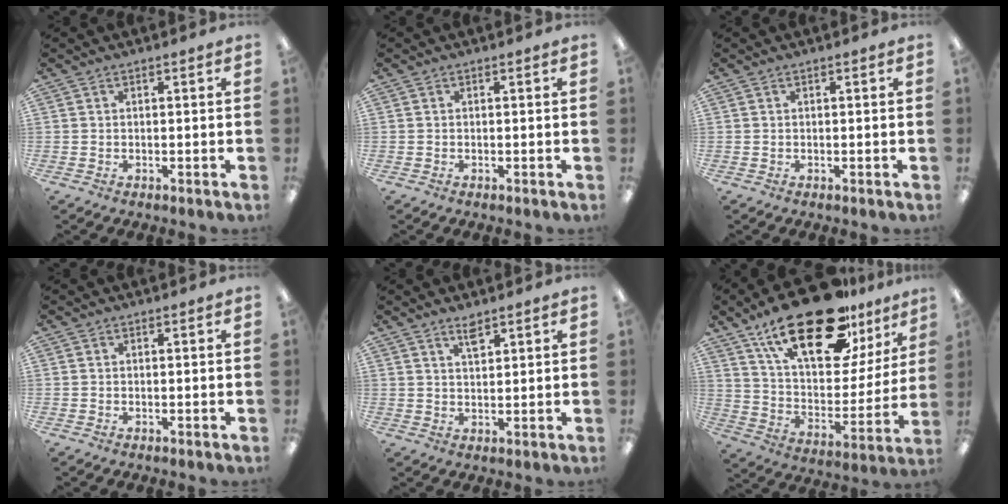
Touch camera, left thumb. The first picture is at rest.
{"total": 0.0}
{"total": 0.0}
{"total": 0.0}
{"total": 3.6, "force": [2.8, 1.1, 2.1], "torque": [-0.031, -0.008, 0.047]}
{"total": 26.8, "force": [18.2, 10.6, 16.6], "torque": [-0.266, -0.108, 0.310]}